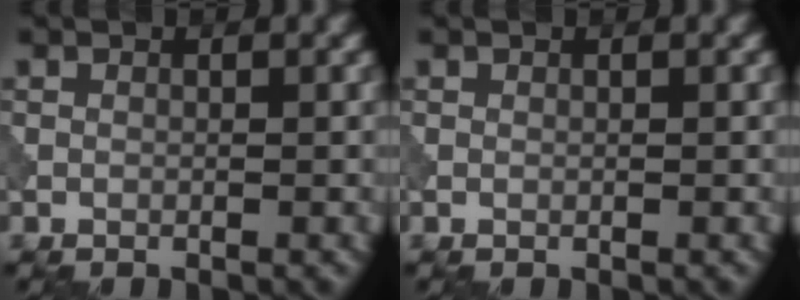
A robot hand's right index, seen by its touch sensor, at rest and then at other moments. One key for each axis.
{"total": 0.0}